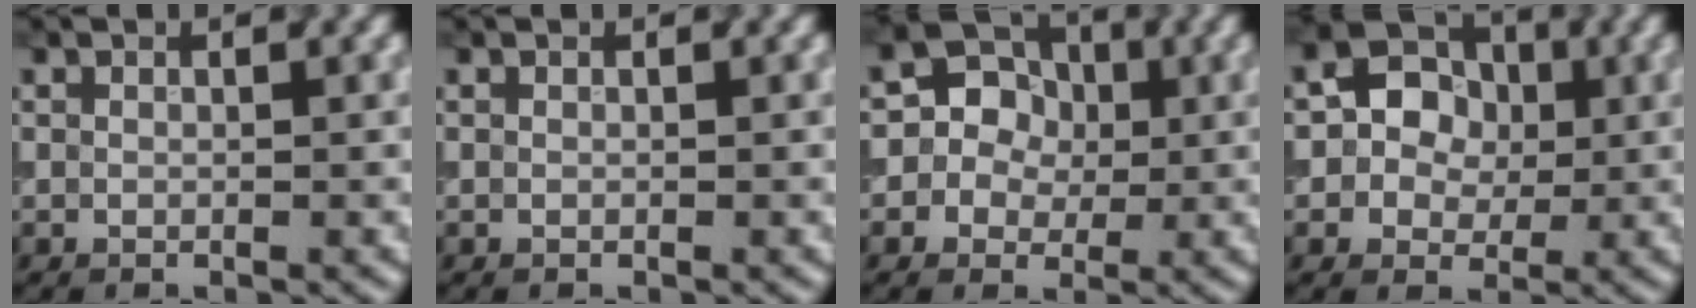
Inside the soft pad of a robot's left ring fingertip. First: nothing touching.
{"total": 0.0}
{"total": 5.5, "force": [1.0, 5.0, 2.0], "torque": [-0.018, 0.020, 0.001]}
{"total": 3.8, "force": [0.3, 3.1, 2.0], "torque": [-0.022, -0.006, -0.011]}